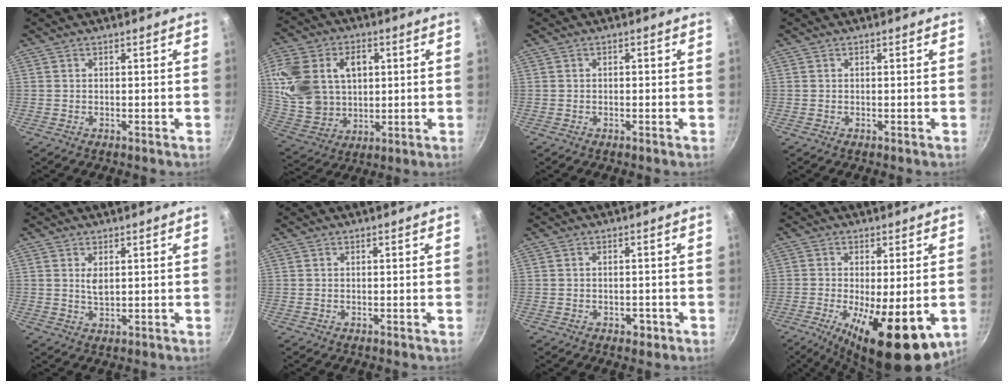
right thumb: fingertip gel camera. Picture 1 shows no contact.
{"total": 20.1, "force": [3.7, 14.8, 13.2], "torque": [-0.258, 0.009, 0.079]}
{"total": 0.5, "force": [-0.1, 0.4, 0.3], "torque": [0.001, 0.003, -0.005]}
{"total": 0.0}
{"total": 2.5, "force": [0.8, 1.2, 2.0], "torque": [-0.033, -0.009, 0.019]}
{"total": 0.0}
{"total": 2.0, "force": [-1.0, 1.3, 1.2], "torque": [-0.007, 0.005, -0.012]}
{"total": 18.0, "force": [-6.3, 6.1, 15.7], "torque": [-0.216, -0.025, -0.079]}